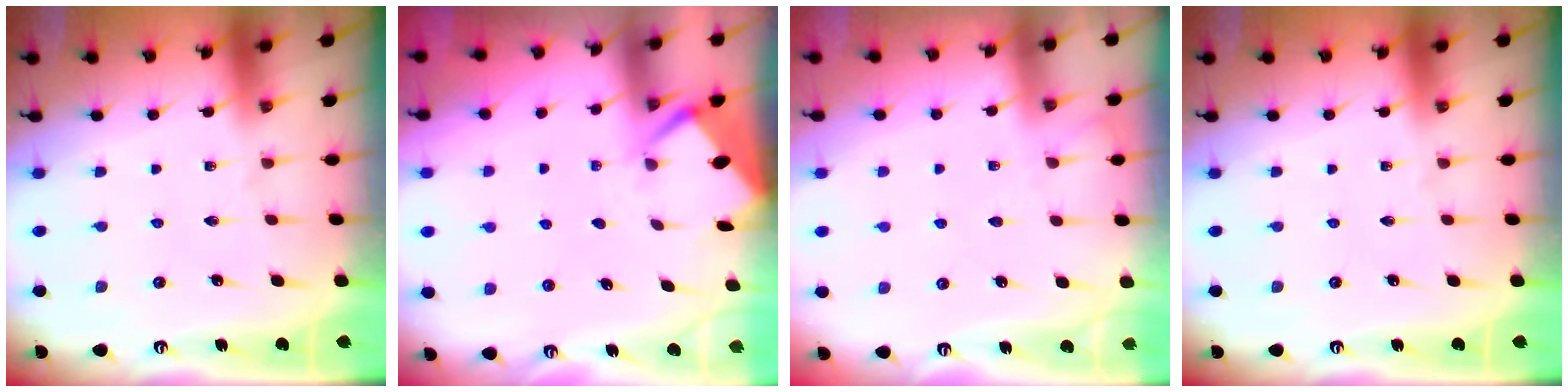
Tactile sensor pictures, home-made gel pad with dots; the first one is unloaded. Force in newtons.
{"total": 2.6, "press": 2.6, "slide": 0.3}
{"total": 5.9, "press": 5.8, "slide": 0.8}
{"total": 0.0}